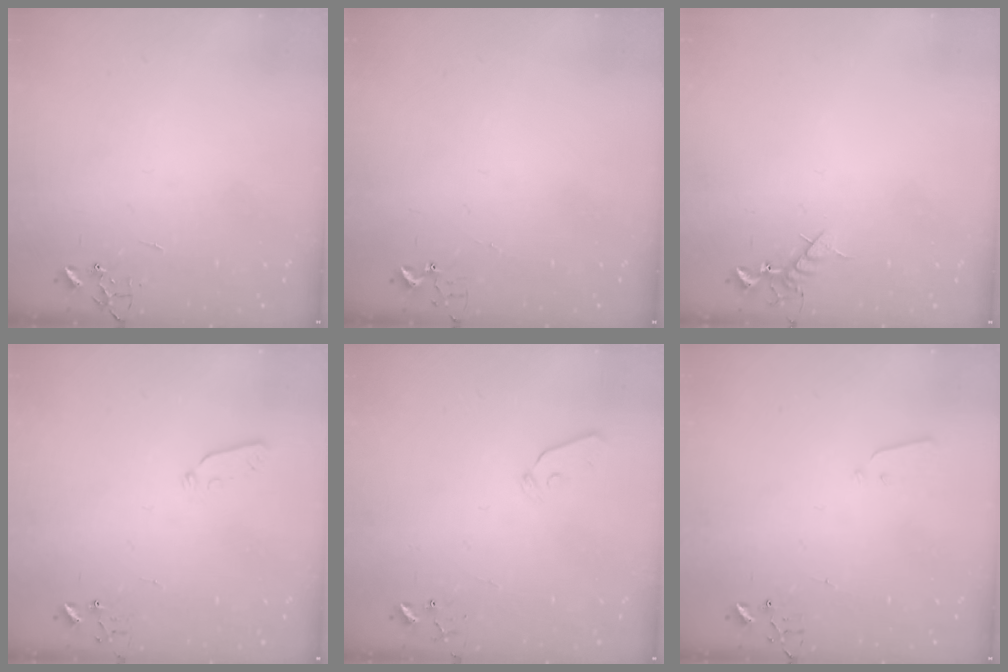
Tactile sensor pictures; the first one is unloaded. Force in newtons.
{"total": 2.9, "press": 2.9, "slide": 0.3}
{"total": 7.0, "press": 6.9, "slide": 1.1}
{"total": 3.5, "press": 3.3, "slide": 1.0}
{"total": 4.4, "press": 4.3, "slide": 0.6}
{"total": 2.2, "press": 2.1, "slide": 0.3}